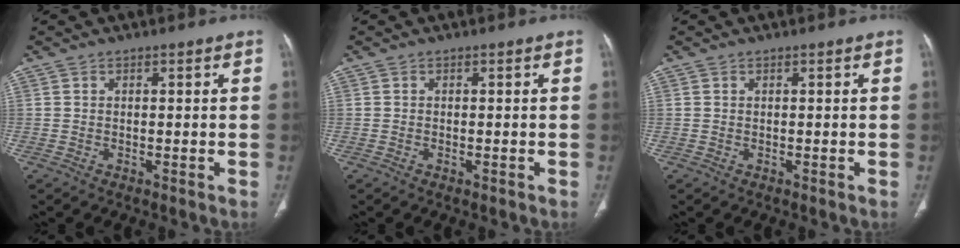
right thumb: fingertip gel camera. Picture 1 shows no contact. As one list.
[{"total": 0.5, "force": [-0.2, 0.3, 0.4], "torque": [-0.011, 0.003, -0.002]}, {"total": 0.0}]